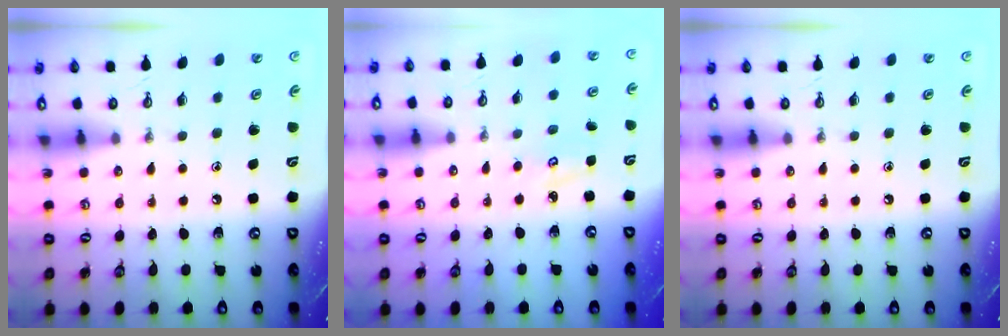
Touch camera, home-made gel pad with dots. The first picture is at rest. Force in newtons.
{"total": 2.7, "press": 2.7, "slide": 0.3}
{"total": 0.0}